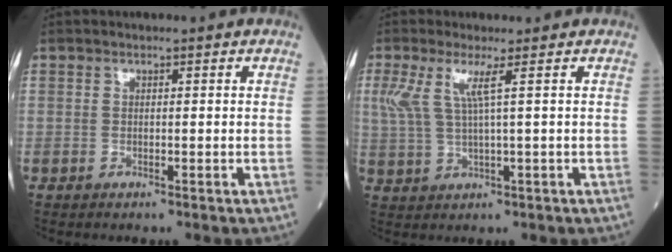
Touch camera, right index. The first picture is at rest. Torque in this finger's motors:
{"motor_torque": [0.38, 0.22, 0.18, 0.11]}